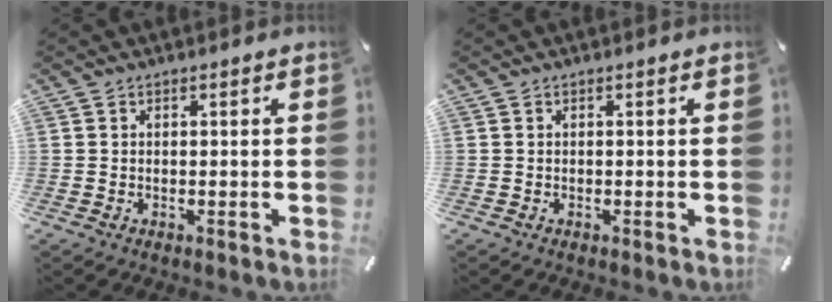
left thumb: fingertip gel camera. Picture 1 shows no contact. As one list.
[{"total": 0.0}]